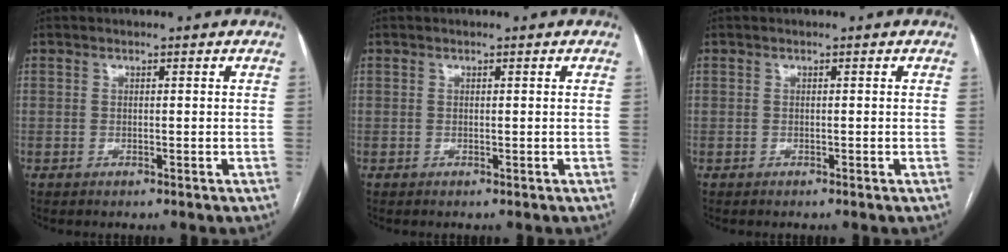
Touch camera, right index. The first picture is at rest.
{"total": 0.0}
{"total": 0.0}